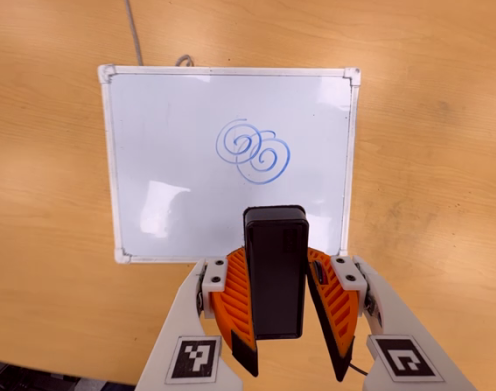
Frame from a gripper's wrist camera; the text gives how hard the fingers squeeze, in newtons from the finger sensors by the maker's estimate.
{"total": 5.6, "left": 5.7, "right": 5.6}